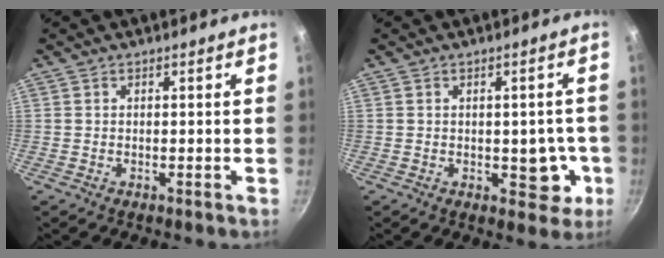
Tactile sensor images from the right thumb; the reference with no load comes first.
{"total": 6.1, "force": [-1.2, 3.9, 4.6], "torque": [-0.019, 0.010, -0.010]}